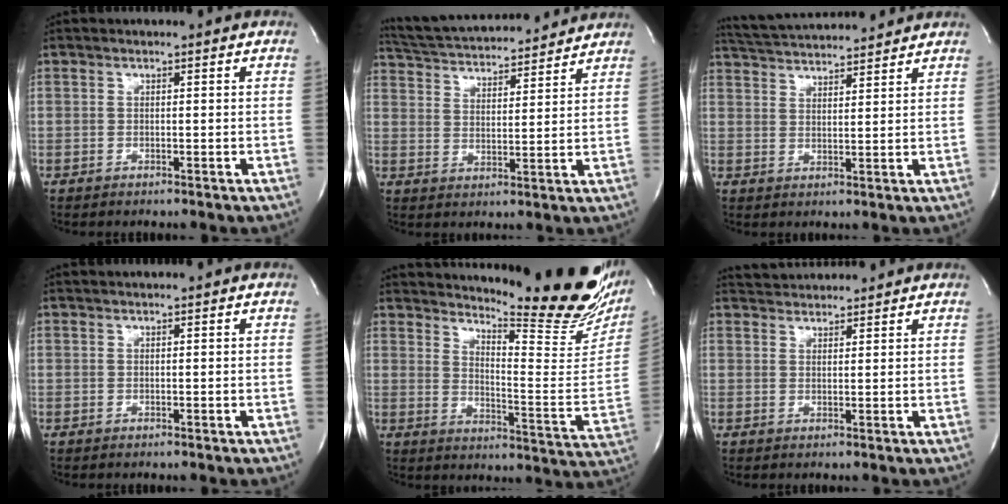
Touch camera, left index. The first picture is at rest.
{"total": 17.1, "force": [16.0, 2.4, 5.5], "torque": [-0.099, 0.028, 0.242]}
{"total": 12.8, "force": [12.0, 1.2, 4.1], "torque": [-0.082, 0.023, 0.184]}
{"total": 1.4, "force": [1.2, 0.0, 0.7], "torque": [-0.006, 0.018, 0.020]}
{"total": 25.5, "force": [21.3, 3.6, 13.5], "torque": [-0.201, -0.108, 0.260]}
{"total": 4.9, "force": [4.8, 0.7, 0.5], "torque": [-0.013, 0.028, 0.076]}